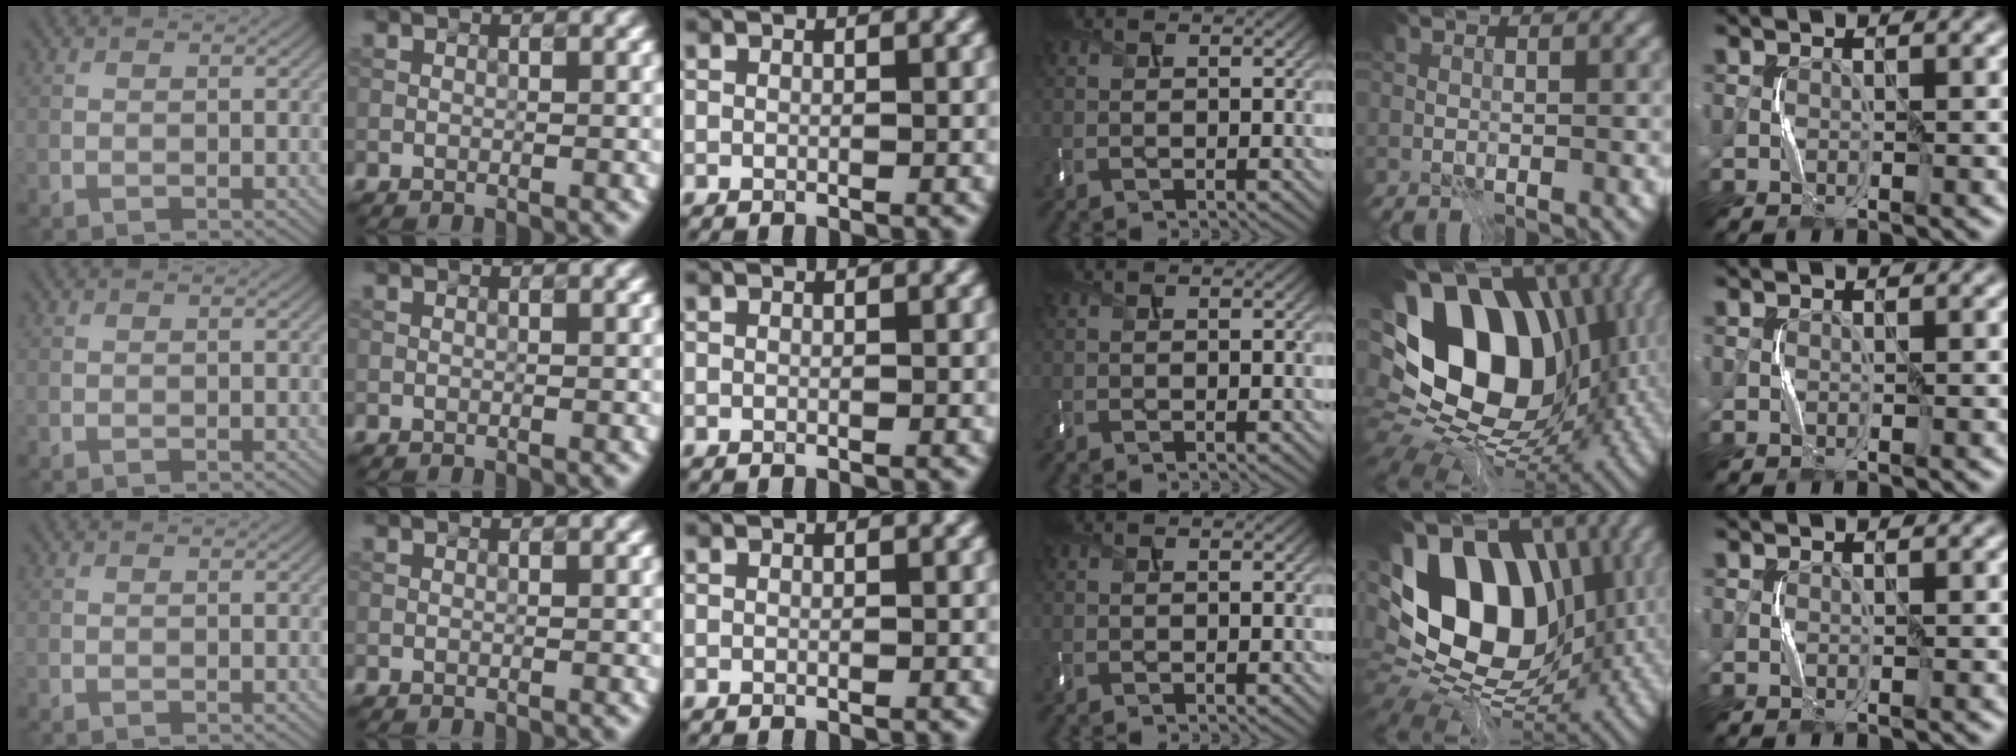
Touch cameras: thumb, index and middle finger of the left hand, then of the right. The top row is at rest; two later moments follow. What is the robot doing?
{"motion": "press", "object": "mouse"}